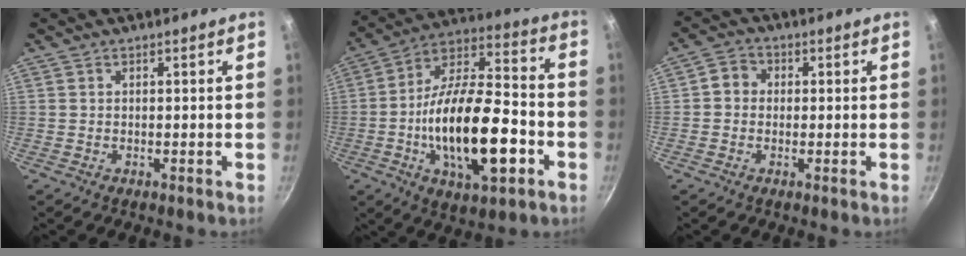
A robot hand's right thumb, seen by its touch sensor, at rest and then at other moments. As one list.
[{"total": 23.2, "force": [-5.9, 9.9, 20.1], "torque": [-0.331, 0.039, -0.102]}, {"total": 4.0, "force": [0.1, 3.6, 1.8], "torque": [-0.015, 0.007, -0.013]}]